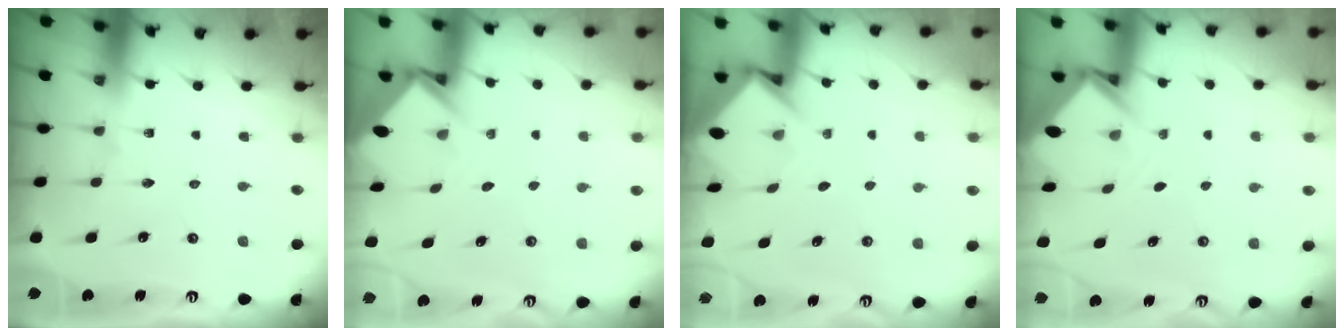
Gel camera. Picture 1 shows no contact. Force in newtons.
{"total": 3.4, "press": 3.4, "slide": 0.2}
{"total": 3.9, "press": 3.9, "slide": 0.3}
{"total": 2.9, "press": 2.9, "slide": 0.2}